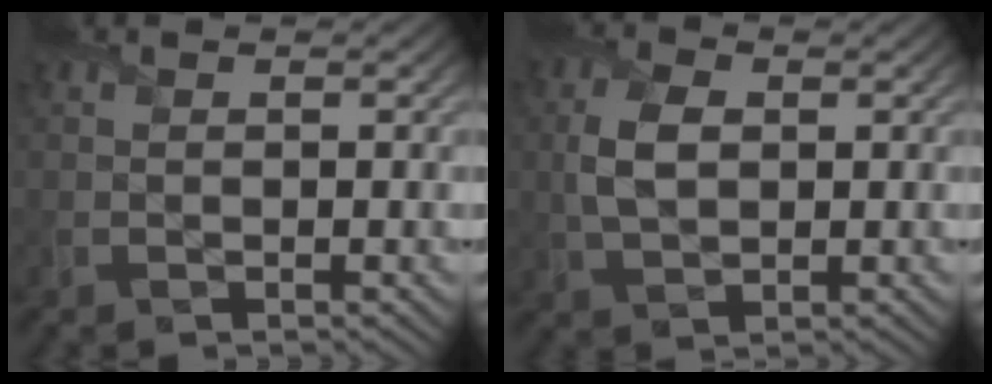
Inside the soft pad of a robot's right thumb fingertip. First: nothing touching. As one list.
[{"total": 4.9, "force": [0.6, 3.1, 3.8], "torque": [-0.094, 0.004, 0.010]}]